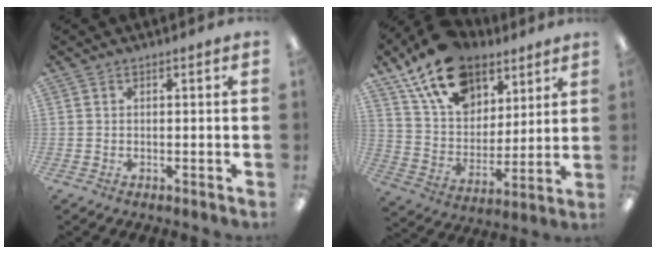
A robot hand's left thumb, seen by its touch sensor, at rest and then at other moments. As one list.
[{"total": 18.6, "force": [12.5, 11.0, 8.4], "torque": [-0.150, -0.062, 0.231]}]